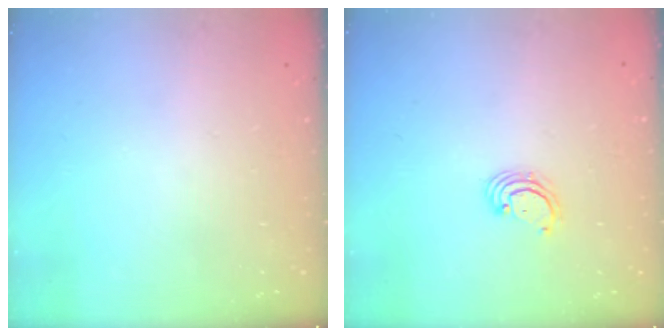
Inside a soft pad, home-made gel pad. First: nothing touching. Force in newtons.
{"total": 2.3, "press": 2.3, "slide": 0.1}